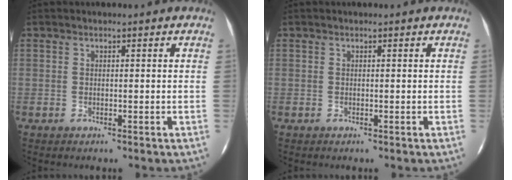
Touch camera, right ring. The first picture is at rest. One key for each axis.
{"total": 0.0}